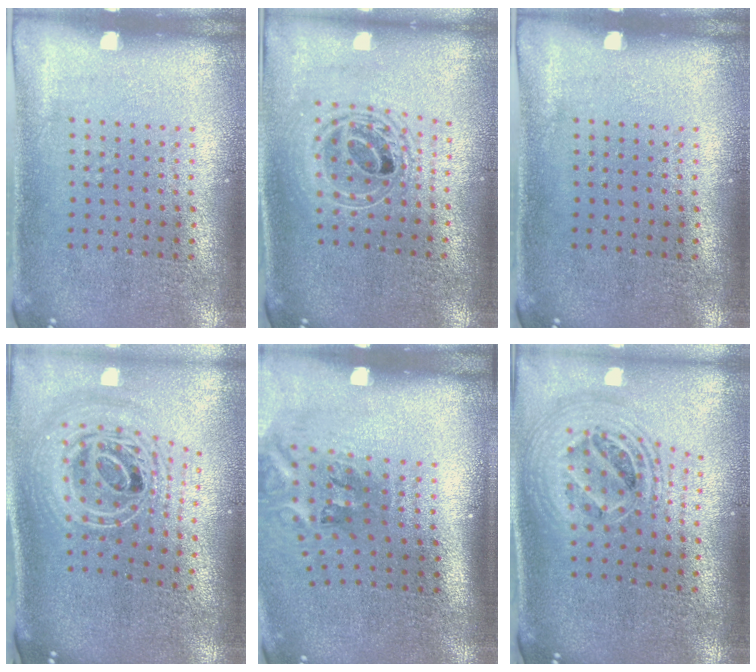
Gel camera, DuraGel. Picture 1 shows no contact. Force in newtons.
{"total": 1.8, "press": 1.5, "slide": 1.0}
{"total": 0.0}
{"total": 2.8, "press": 2.0, "slide": 1.9}
{"total": 2.2, "press": 1.3, "slide": 1.8}
{"total": 2.3, "press": 1.8, "slide": 1.5}